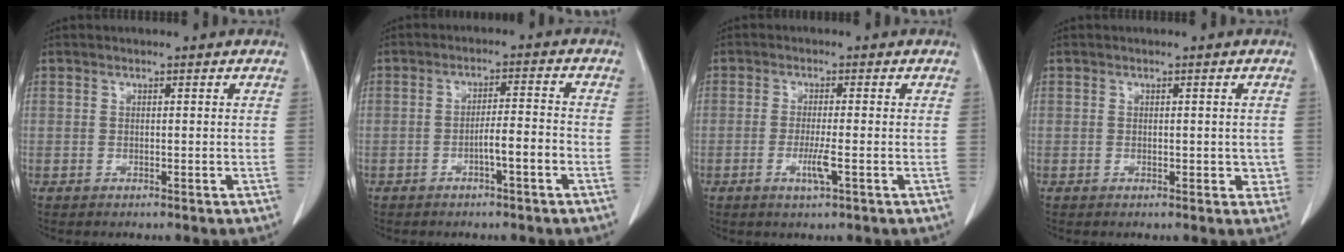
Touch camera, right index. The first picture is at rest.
{"total": 4.2, "force": [-1.9, 0.2, 3.8], "torque": [-0.059, 0.007, -0.031]}
{"total": 3.4, "force": [-1.2, 0.0, 3.2], "torque": [-0.064, -0.007, -0.022]}
{"total": 2.6, "force": [-0.2, 1.6, 2.1], "torque": [-0.012, 0.000, -0.001]}